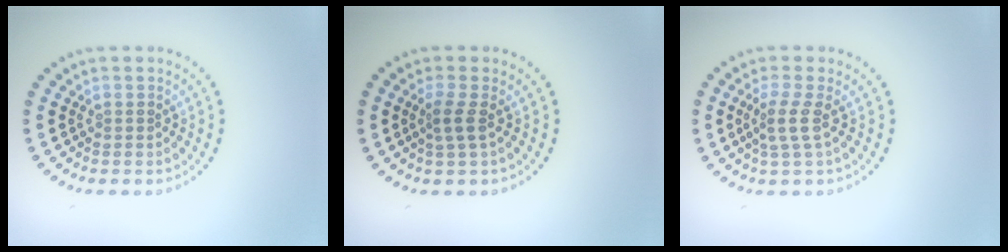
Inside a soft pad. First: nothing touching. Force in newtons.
{"total": 1.6, "press": 1.3, "slide": 1.0}
{"total": 2.1, "press": 1.6, "slide": 1.4}